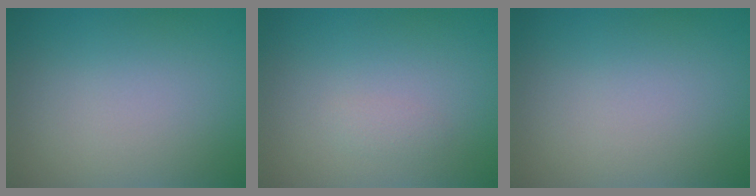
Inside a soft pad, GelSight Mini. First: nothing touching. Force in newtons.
{"total": 0.7, "press": 0.7, "slide": 0.1}
{"total": 0.0}